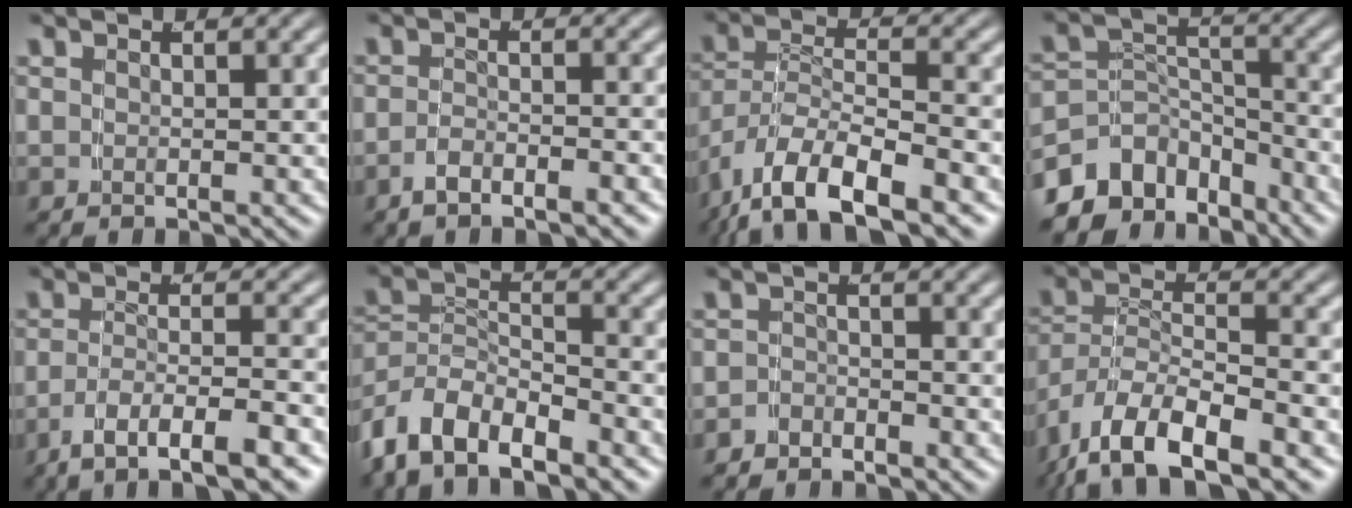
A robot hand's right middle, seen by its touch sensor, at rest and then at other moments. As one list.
[{"total": 2.3, "force": [-2.1, 0.0, 0.9], "torque": [-0.016, 0.001, -0.039]}, {"total": 8.3, "force": [-4.7, 4.7, 4.9], "torque": [-0.104, -0.025, -0.066]}, {"total": 9.7, "force": [-5.7, 6.5, 4.3], "torque": [-0.082, -0.041, -0.086]}, {"total": 6.2, "force": [-4.6, 1.3, 4.0], "torque": [-0.064, -0.020, -0.063]}, {"total": 7.1, "force": [-4.3, 4.7, 3.3], "torque": [-0.094, -0.024, -0.069]}, {"total": 2.2, "force": [-2.1, 0.7, -0.2], "torque": [0.004, -0.009, -0.035]}, {"total": 8.9, "force": [-5.0, 5.5, 4.9], "torque": [-0.106, -0.026, -0.073]}]